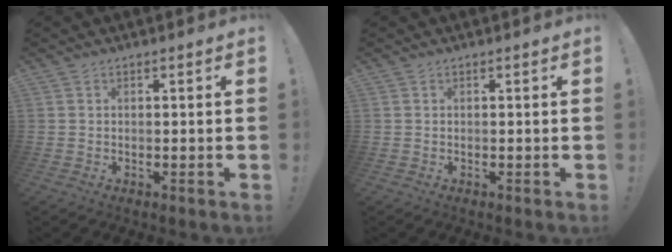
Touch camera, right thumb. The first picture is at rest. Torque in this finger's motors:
{"motor_torque": [-0.11, 0.11, 0.04, -0.04, 0.00]}